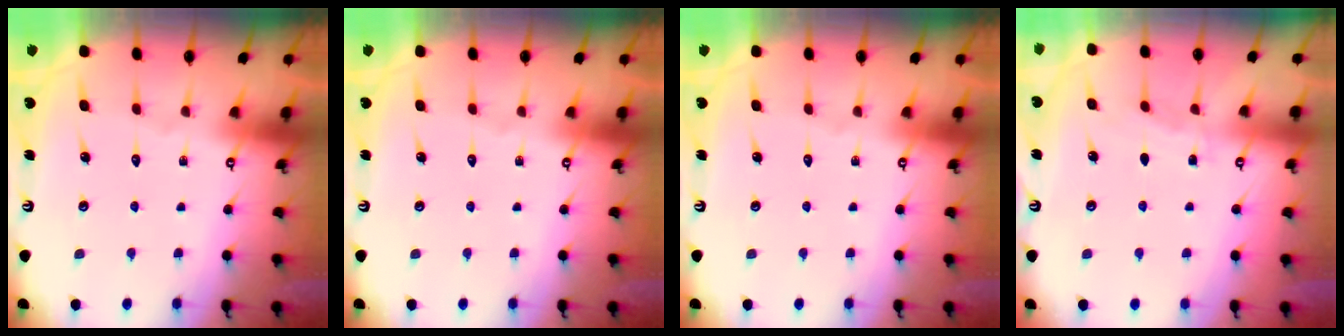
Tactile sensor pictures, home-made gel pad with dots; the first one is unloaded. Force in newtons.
{"total": 0.0}
{"total": 0.0}
{"total": 3.4, "press": 3.4, "slide": 0.3}